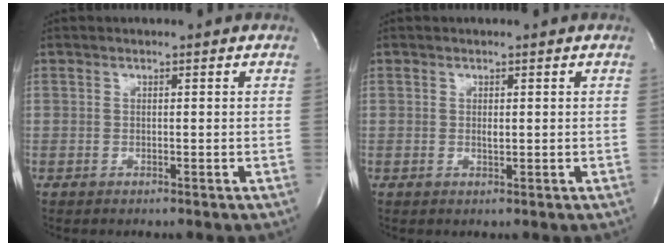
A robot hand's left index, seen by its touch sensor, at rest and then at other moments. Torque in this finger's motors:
{"motor_torque": [0.08, 0.01, 0.01, 0.01]}